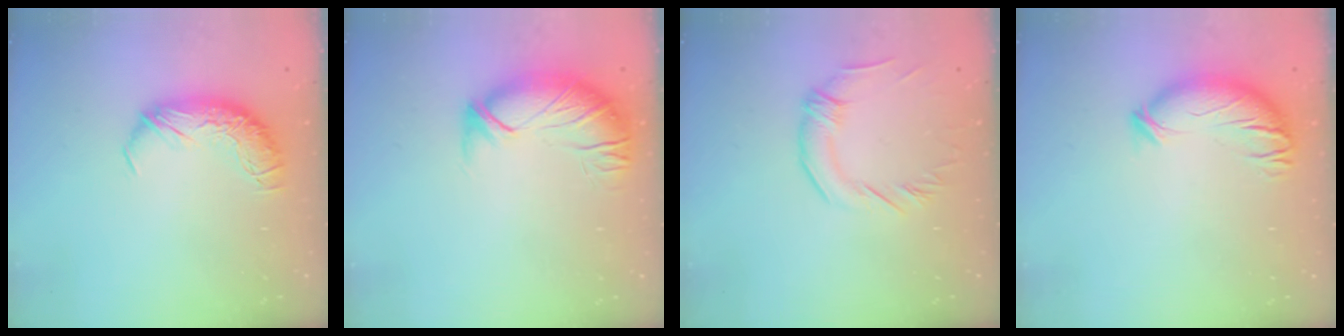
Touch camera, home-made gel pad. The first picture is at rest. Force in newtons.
{"total": 2.9, "press": 1.4, "slide": 2.5}
{"total": 1.8, "press": 1.5, "slide": 1.0}
{"total": 3.7, "press": 2.9, "slide": 2.3}